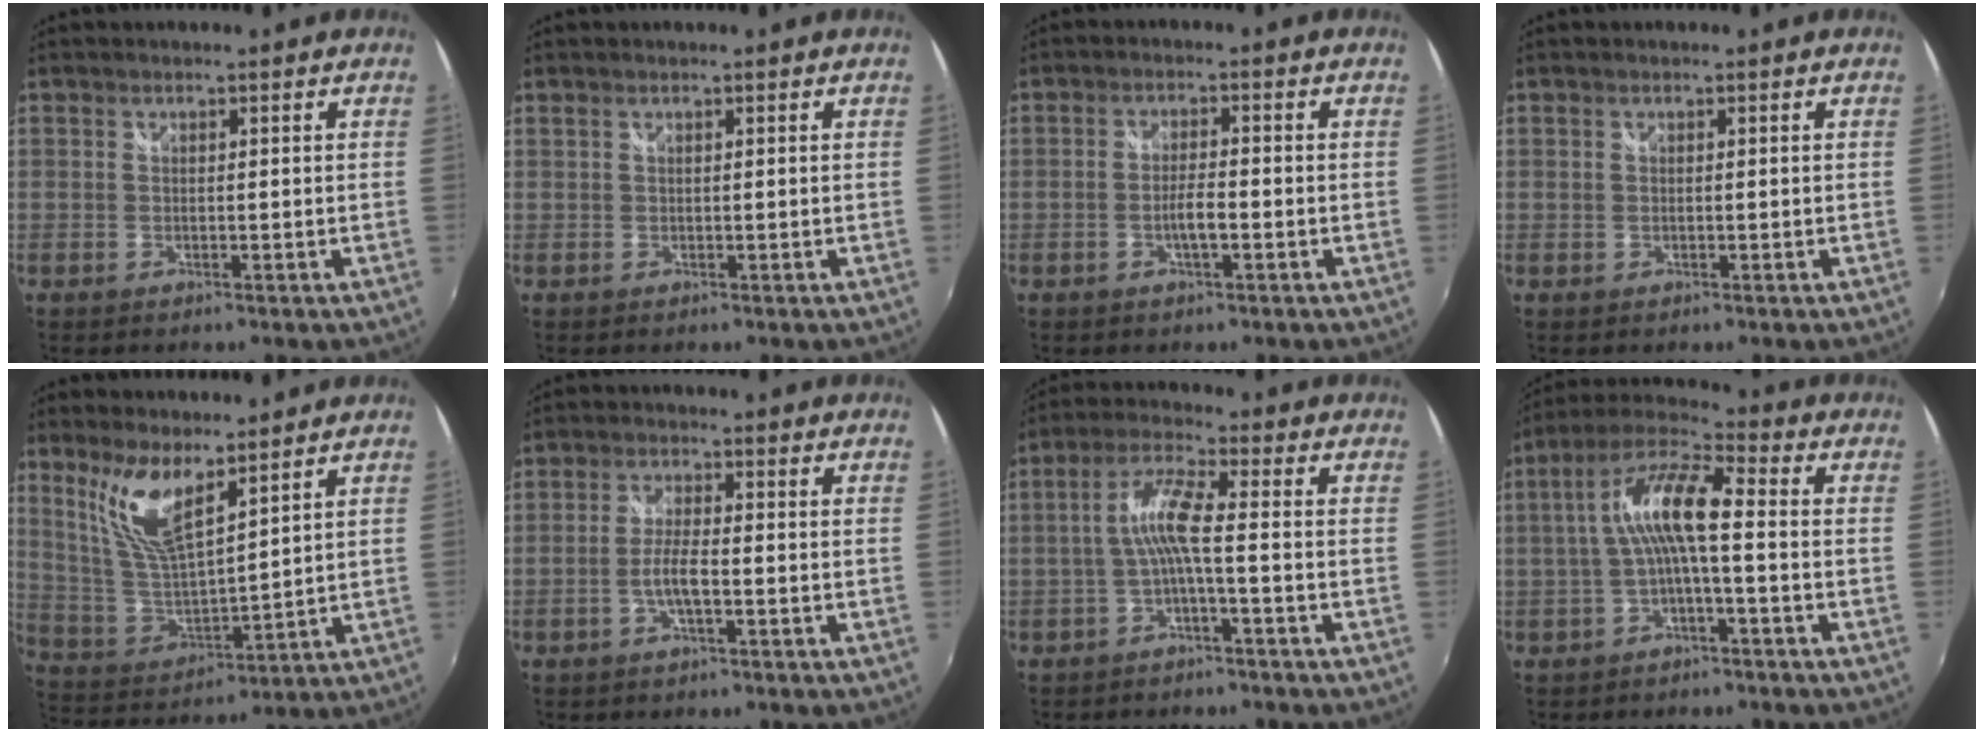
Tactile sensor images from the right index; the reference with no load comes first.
{"total": 0.0}
{"total": 3.0, "force": [-1.2, 0.4, 2.8], "torque": [-0.058, 0.005, -0.022]}
{"total": 0.0}
{"total": 10.9, "force": [7.3, 2.8, 7.7], "torque": [-0.154, -0.005, 0.155]}
{"total": 3.8, "force": [-1.4, 0.5, 3.5], "torque": [-0.077, 0.005, -0.027]}
{"total": 5.8, "force": [-2.0, 0.0, 5.5], "torque": [-0.126, 0.011, -0.036]}
{"total": 9.9, "force": [-0.8, 2.0, 9.6], "torque": [-0.200, 0.023, -0.017]}